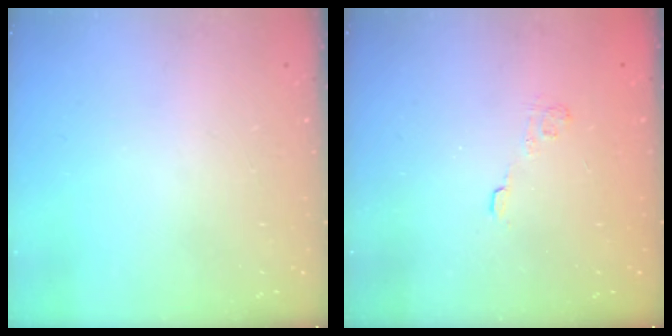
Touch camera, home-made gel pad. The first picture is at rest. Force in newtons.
{"total": 2.9, "press": 2.5, "slide": 1.4}